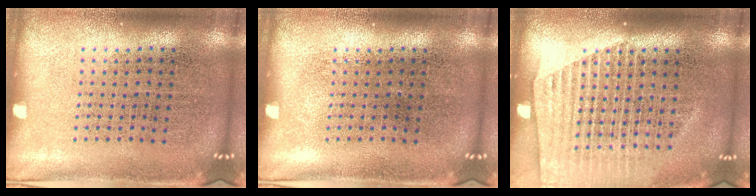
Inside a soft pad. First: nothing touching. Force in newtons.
{"total": 0.0}
{"total": 1.6, "press": 1.5, "slide": 0.5}